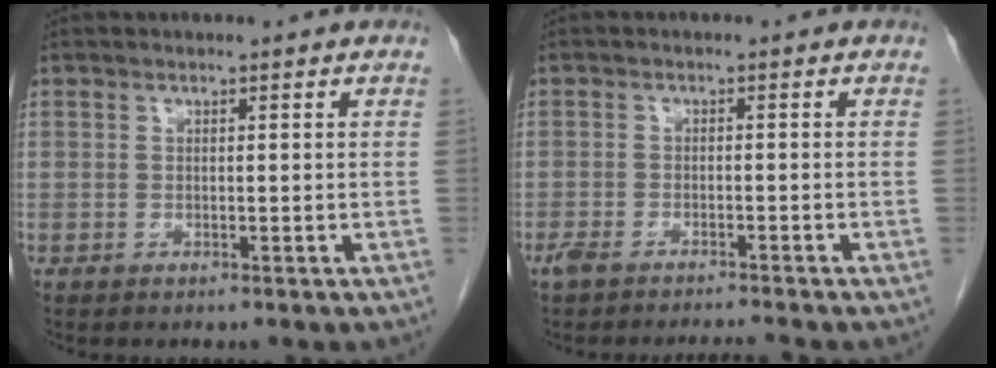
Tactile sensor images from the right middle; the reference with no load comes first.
{"total": 5.0, "force": [-4.6, 0.1, 2.1], "torque": [-0.036, -0.005, -0.074]}